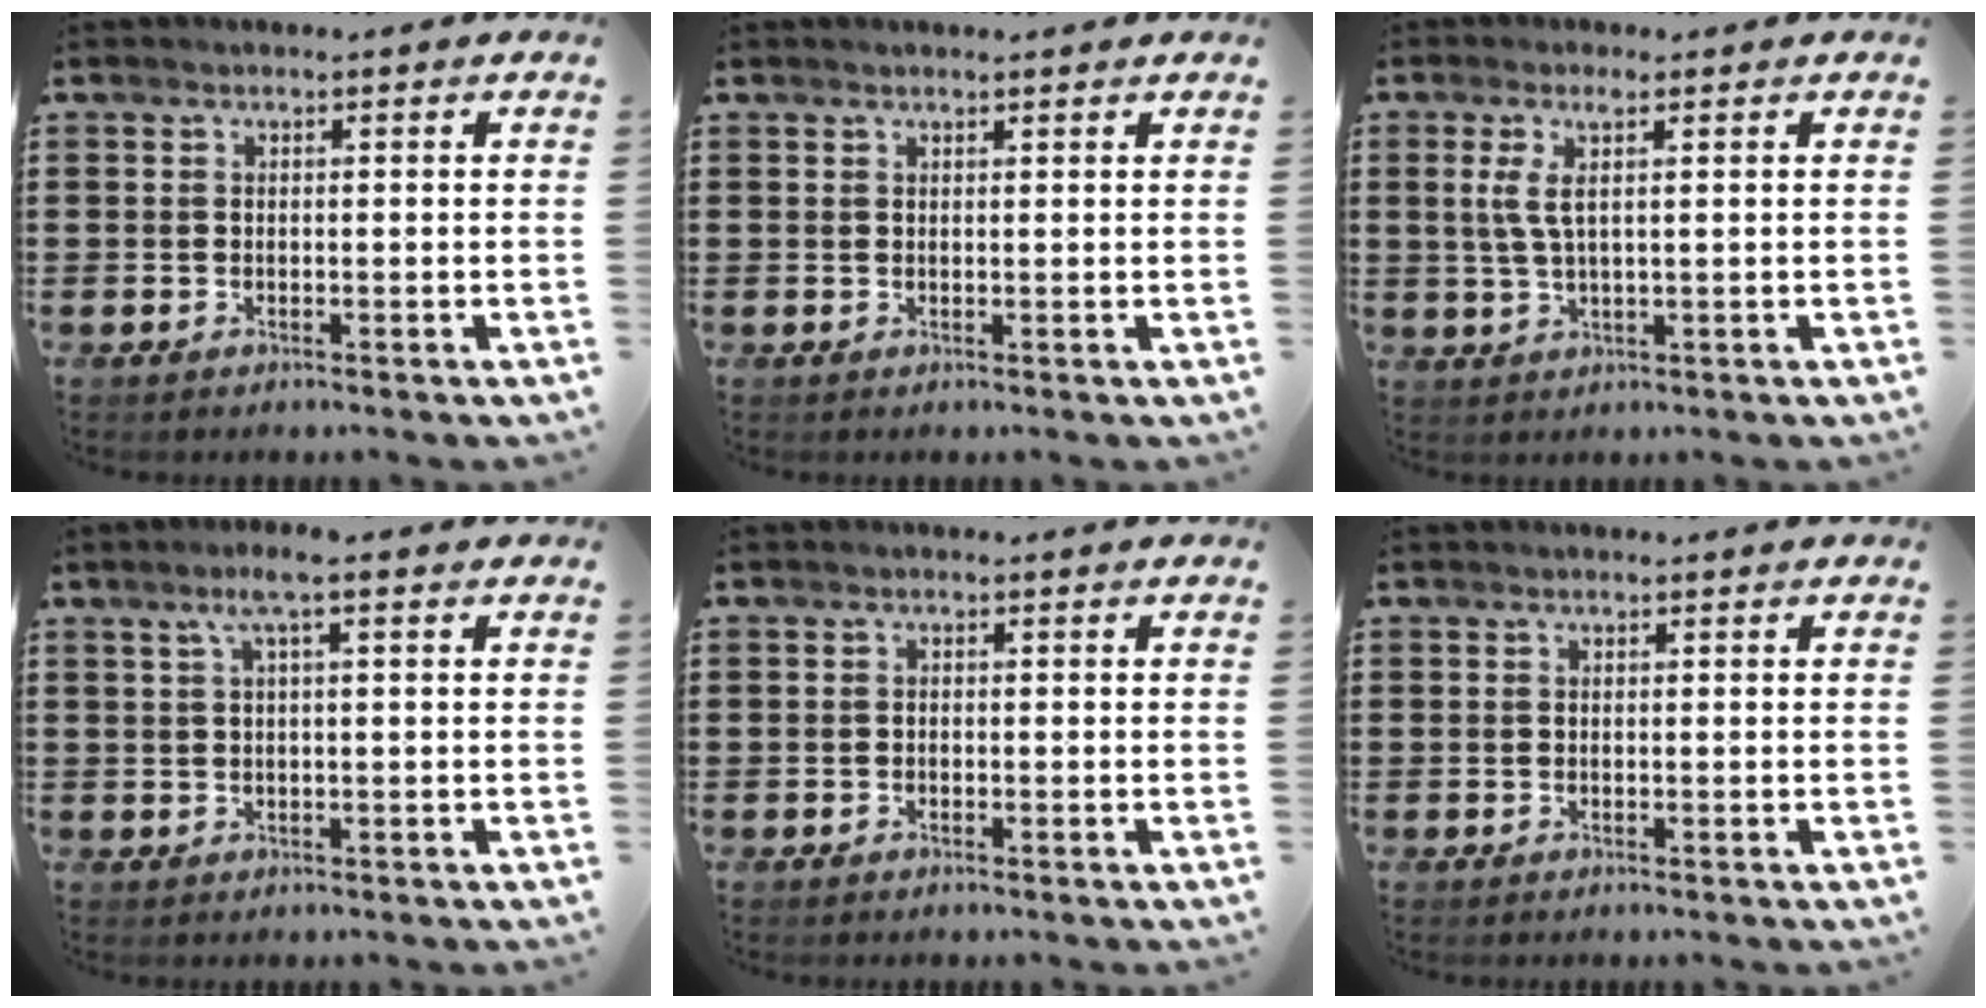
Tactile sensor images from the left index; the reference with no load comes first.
{"total": 0.9, "force": [0.8, -0.1, 0.3], "torque": [-0.007, -0.001, 0.015]}
{"total": 3.8, "force": [1.1, 0.5, 3.6], "torque": [-0.088, -0.007, 0.013]}
{"total": 3.1, "force": [1.2, 0.0, 2.9], "torque": [-0.058, 0.002, 0.020]}
{"total": 0.5, "force": [-0.4, 0.2, 0.2], "torque": [-0.006, -0.002, -0.009]}
{"total": 0.0}